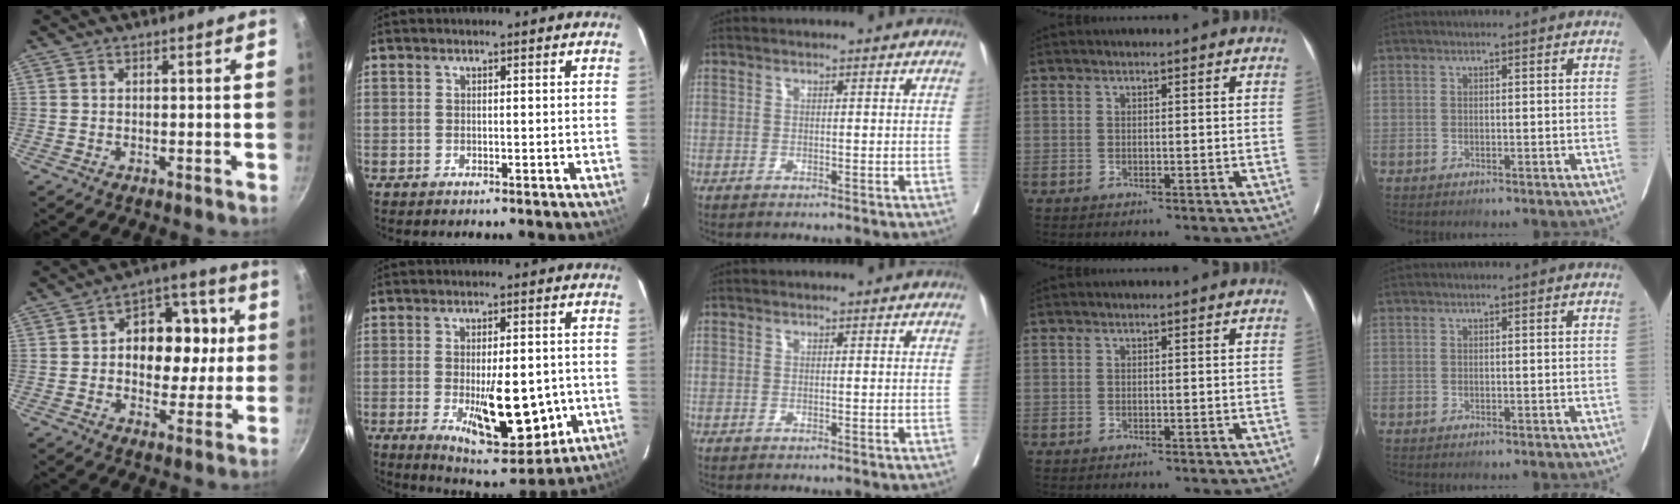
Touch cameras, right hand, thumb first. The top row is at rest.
{"thumb": {"total": 15.1, "force": [1.2, 10.2, 11.0], "torque": [-0.097, 0.028, 0.014]}, "index": {"total": 14.7, "force": [-3.2, 5.3, 13.3], "torque": [-0.203, -0.014, -0.033]}}